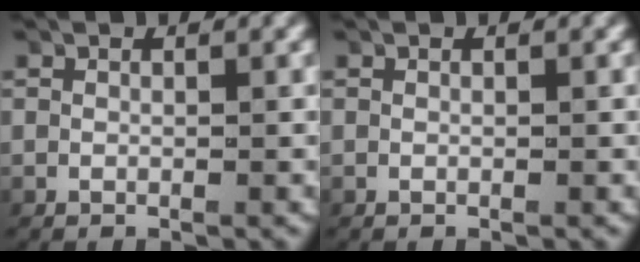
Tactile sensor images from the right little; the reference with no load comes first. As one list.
[{"total": 0.0}]